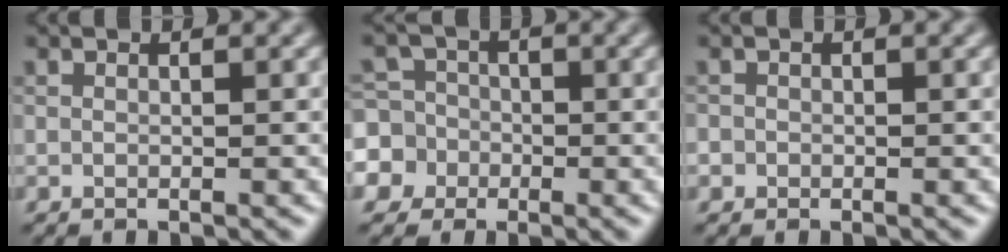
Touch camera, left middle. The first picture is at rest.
{"total": 7.4, "force": [-1.6, 7.1, 1.4], "torque": [-0.042, 0.016, -0.058]}
{"total": 0.8, "force": [-0.6, 0.5, -0.3], "torque": [0.005, -0.004, -0.007]}